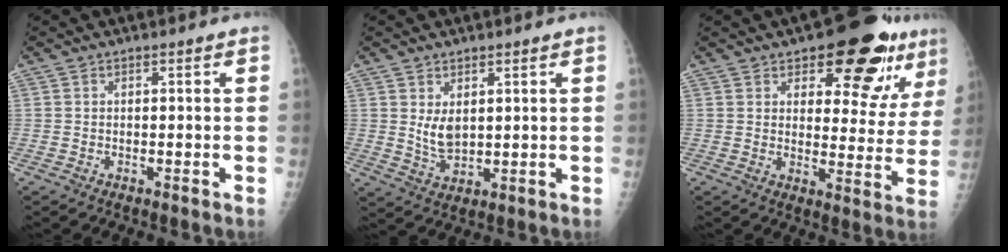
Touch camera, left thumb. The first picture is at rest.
{"total": 4.7, "force": [1.6, 2.8, 3.5], "torque": [-0.054, -0.020, 0.039]}
{"total": 16.4, "force": [10.1, 7.2, 10.8], "torque": [-0.085, -0.054, 0.134]}